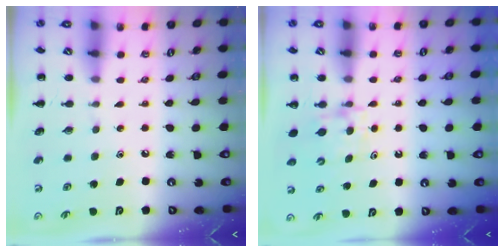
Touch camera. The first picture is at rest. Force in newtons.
{"total": 4.4, "press": 4.3, "slide": 1.3}